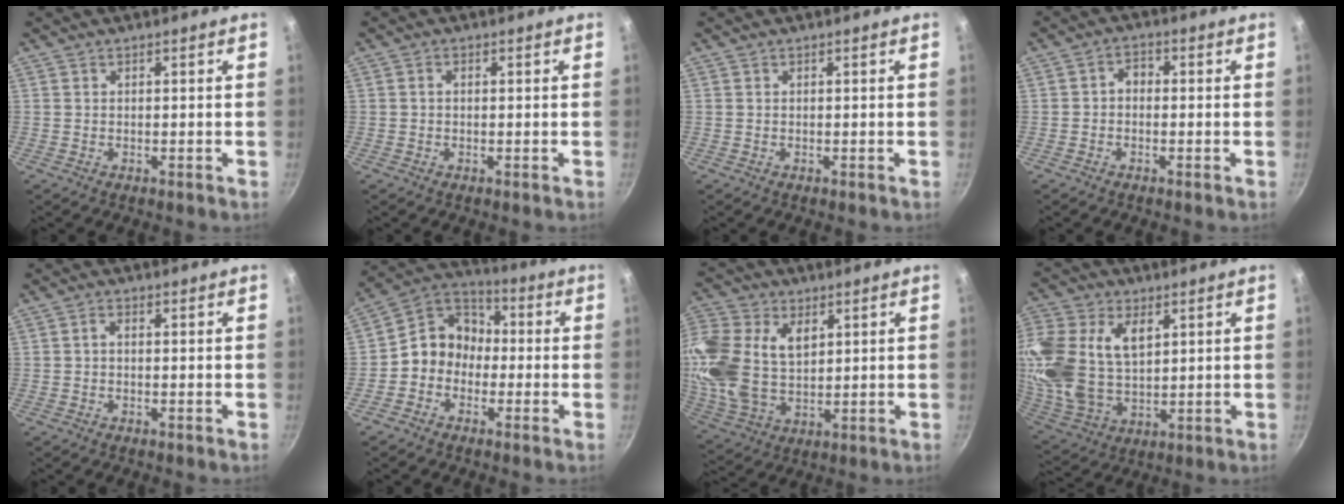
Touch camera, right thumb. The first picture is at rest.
{"total": 0.9, "force": [0.0, 0.6, 0.6], "torque": [-0.011, 0.005, 0.000]}
{"total": 0.0}
{"total": 2.6, "force": [-0.6, 1.9, 1.6], "torque": [-0.022, 0.014, -0.017]}
{"total": 1.5, "force": [-0.1, 1.0, 1.1], "torque": [-0.021, 0.008, -0.004]}
{"total": 9.7, "force": [-1.8, 8.3, 4.6], "torque": [-0.039, 0.045, -0.059]}
{"total": 19.4, "force": [4.5, 13.1, 13.5], "torque": [-0.290, -0.006, 0.087]}
{"total": 21.3, "force": [5.8, 13.8, 15.1], "torque": [-0.333, -0.013, 0.115]}